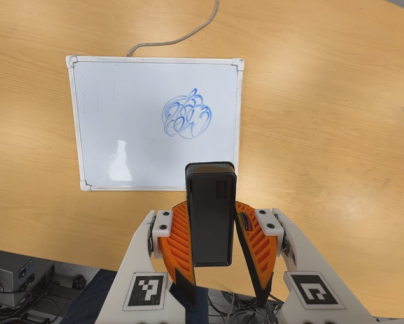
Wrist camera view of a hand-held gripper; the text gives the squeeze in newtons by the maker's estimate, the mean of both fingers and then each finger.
{"total": 5.2, "left": 4.8, "right": 5.7}